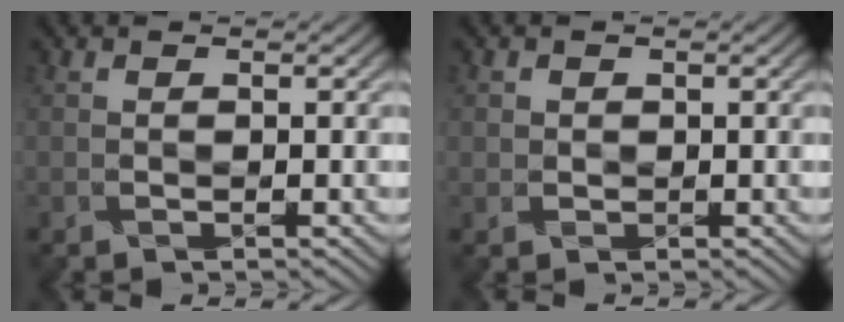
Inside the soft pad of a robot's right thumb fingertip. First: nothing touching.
{"total": 1.2, "force": [0.5, 1.0, -0.3], "torque": [0.009, -0.004, 0.010]}